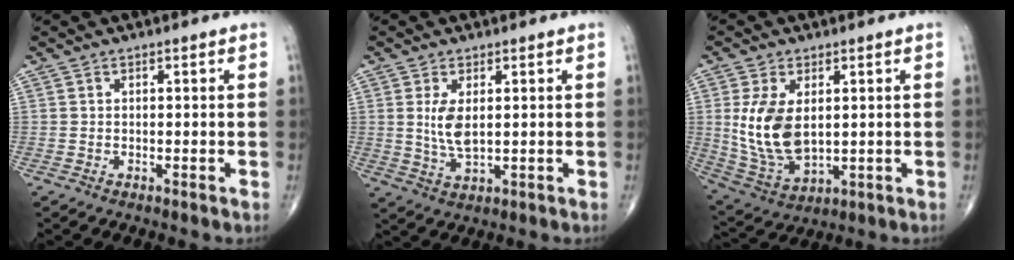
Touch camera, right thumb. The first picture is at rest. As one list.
[{"total": 5.2, "force": [1.0, 2.3, 4.6], "torque": [-0.093, -0.013, 0.028]}, {"total": 12.2, "force": [1.6, 7.0, 9.9], "torque": [-0.190, -0.015, 0.048]}]